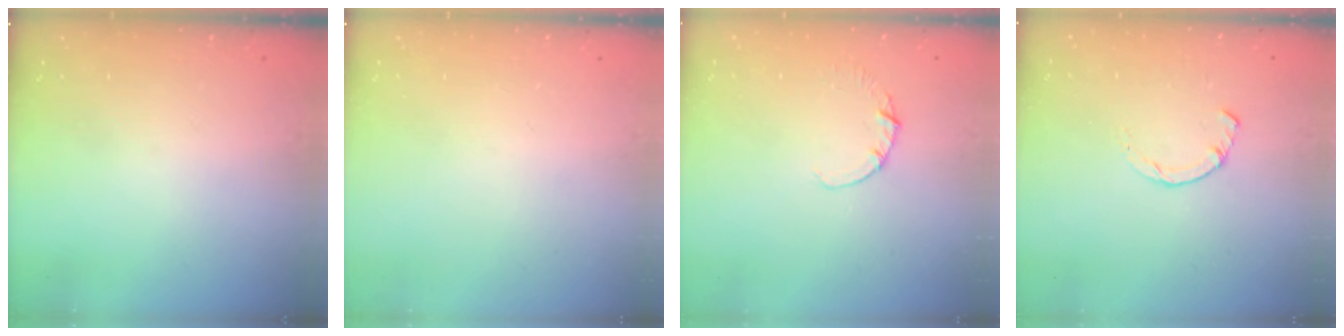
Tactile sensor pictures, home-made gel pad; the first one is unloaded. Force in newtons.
{"total": 0.0}
{"total": 1.1, "press": 1.1, "slide": 0.1}
{"total": 2.3, "press": 2.3, "slide": 0.1}